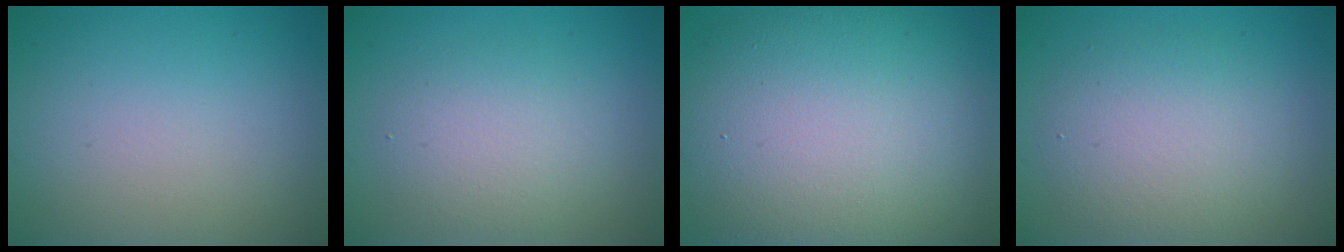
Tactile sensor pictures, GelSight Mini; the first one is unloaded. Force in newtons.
{"total": 3.5, "press": 3.5, "slide": 0.2}
{"total": 15.0, "press": 15.0, "slide": 0.5}
{"total": 4.7, "press": 4.6, "slide": 0.4}